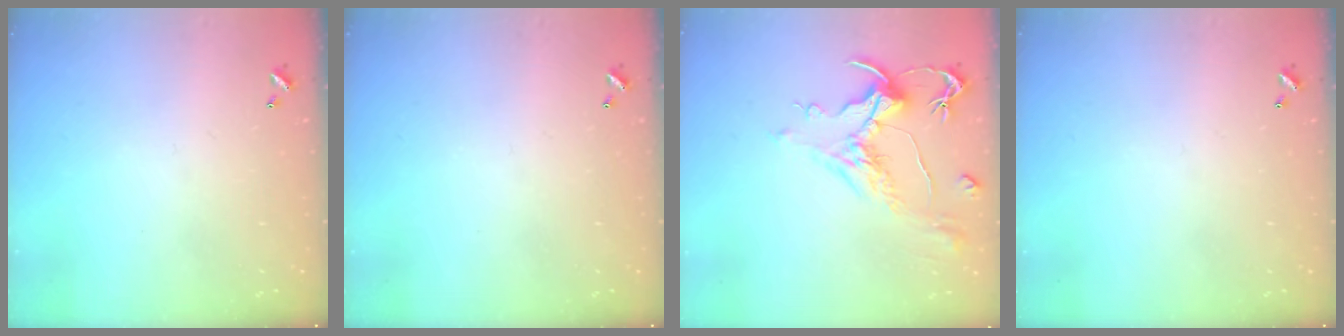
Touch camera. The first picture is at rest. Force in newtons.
{"total": 0.0}
{"total": 1.6, "press": 0.8, "slide": 1.4}
{"total": 0.0}